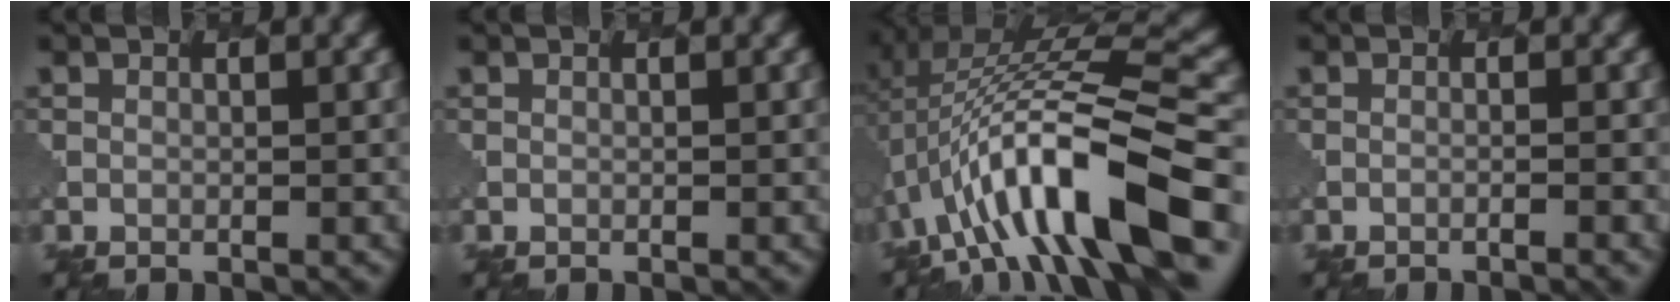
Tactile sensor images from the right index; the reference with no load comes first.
{"total": 0.0}
{"total": 12.5, "force": [-3.4, 4.0, 11.4], "torque": [-0.196, 0.015, -0.053]}
{"total": 1.2, "force": [-0.6, 0.3, 1.0], "torque": [-0.007, 0.002, -0.018]}